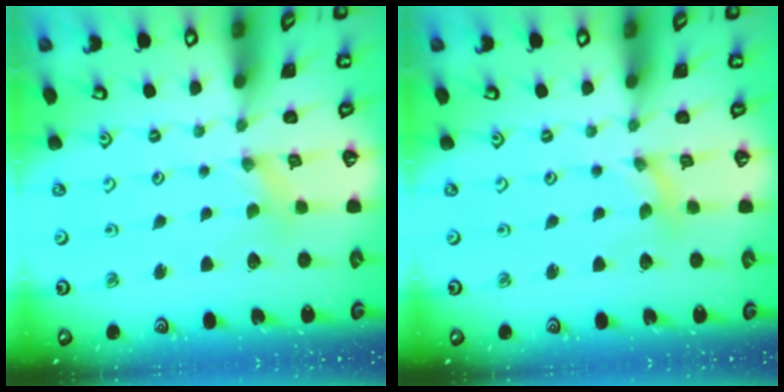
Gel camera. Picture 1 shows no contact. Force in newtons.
{"total": 0.0}